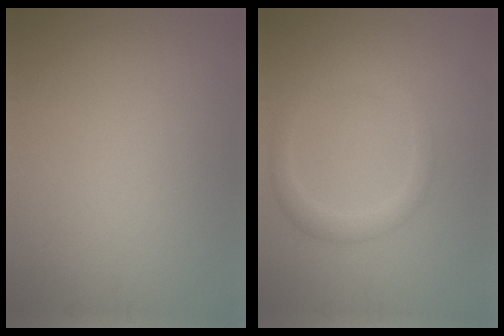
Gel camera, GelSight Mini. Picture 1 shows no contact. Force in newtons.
{"total": 2.3, "press": 2.3, "slide": 0.0}